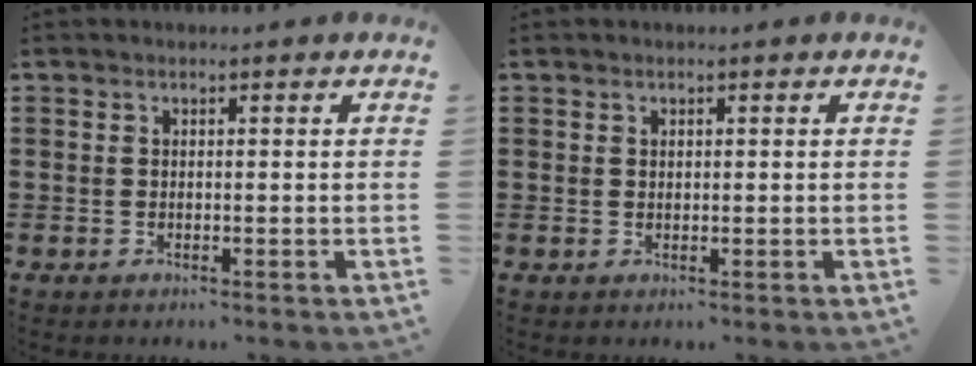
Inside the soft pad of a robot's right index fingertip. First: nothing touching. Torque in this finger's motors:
{"motor_torque": [-0.65, 1.29, -0.04, -0.01]}